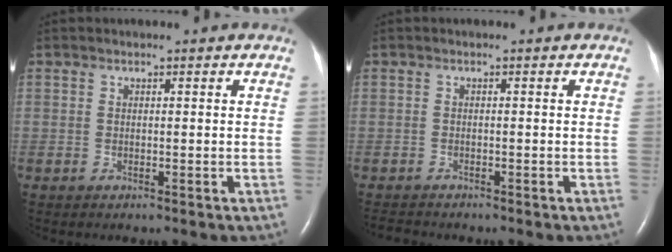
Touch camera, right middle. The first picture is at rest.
{"total": 1.8, "force": [-1.8, 0.1, 0.1], "torque": [-0.003, -0.009, -0.029]}